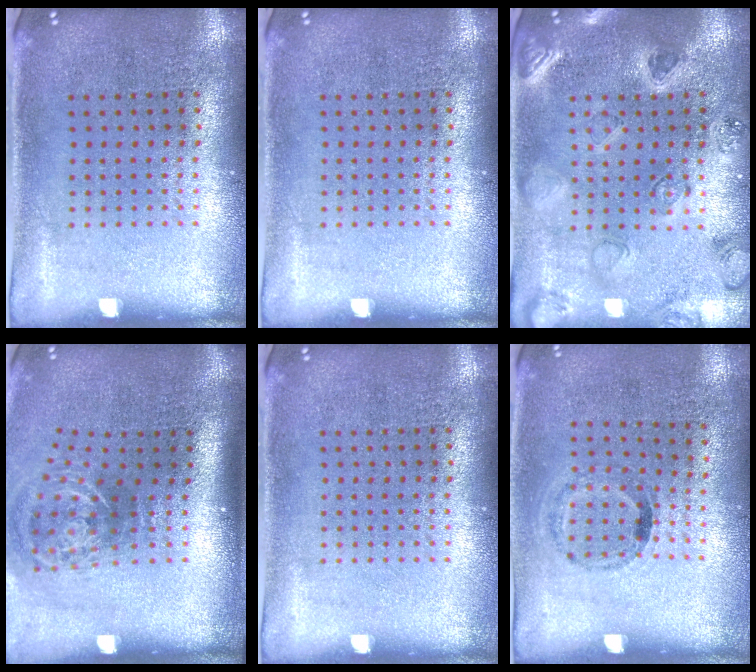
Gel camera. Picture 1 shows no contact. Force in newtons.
{"total": 0.0}
{"total": 0.8, "press": 0.7, "slide": 0.3}
{"total": 2.2, "press": 1.4, "slide": 1.7}
{"total": 0.0}
{"total": 1.1, "press": 0.7, "slide": 0.9}